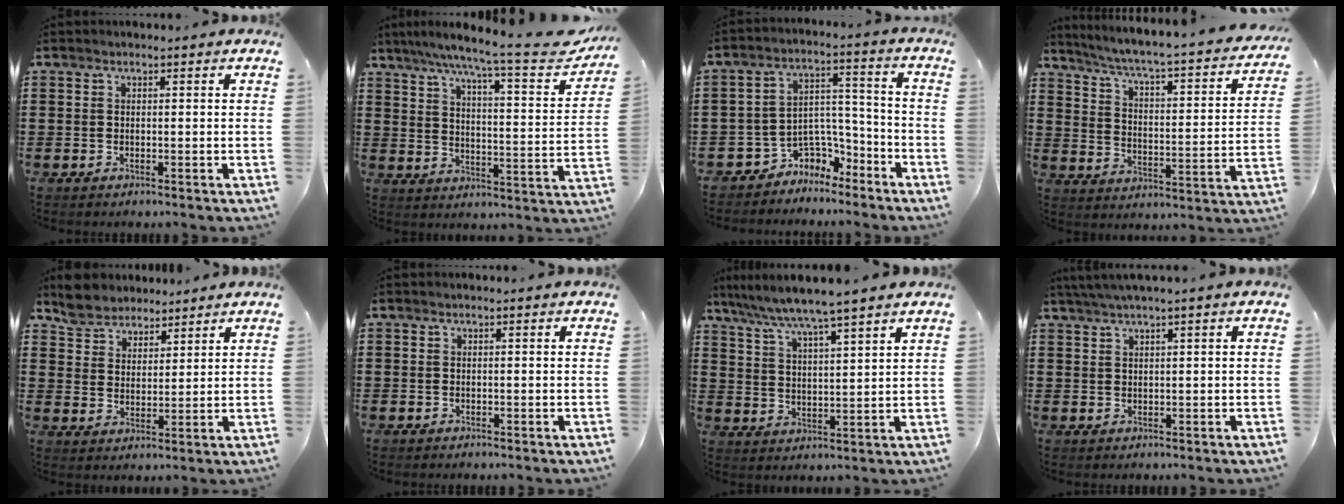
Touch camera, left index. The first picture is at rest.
{"total": 8.8, "force": [7.1, 0.2, 5.2], "torque": [-0.113, -0.051, 0.110]}
{"total": 5.9, "force": [-4.8, 3.3, 0.8], "torque": [-0.022, 0.017, -0.096]}
{"total": 3.7, "force": [3.0, -0.1, 2.2], "torque": [-0.062, -0.037, 0.037]}
{"total": 5.6, "force": [5.1, 2.3, 0.2], "torque": [-0.029, -0.005, 0.097]}
{"total": 0.0}
{"total": 5.6, "force": [5.0, -1.1, 2.2], "torque": [-0.064, -0.030, 0.081]}
{"total": 1.9, "force": [1.2, -0.3, 1.4], "torque": [-0.026, 0.000, 0.022]}